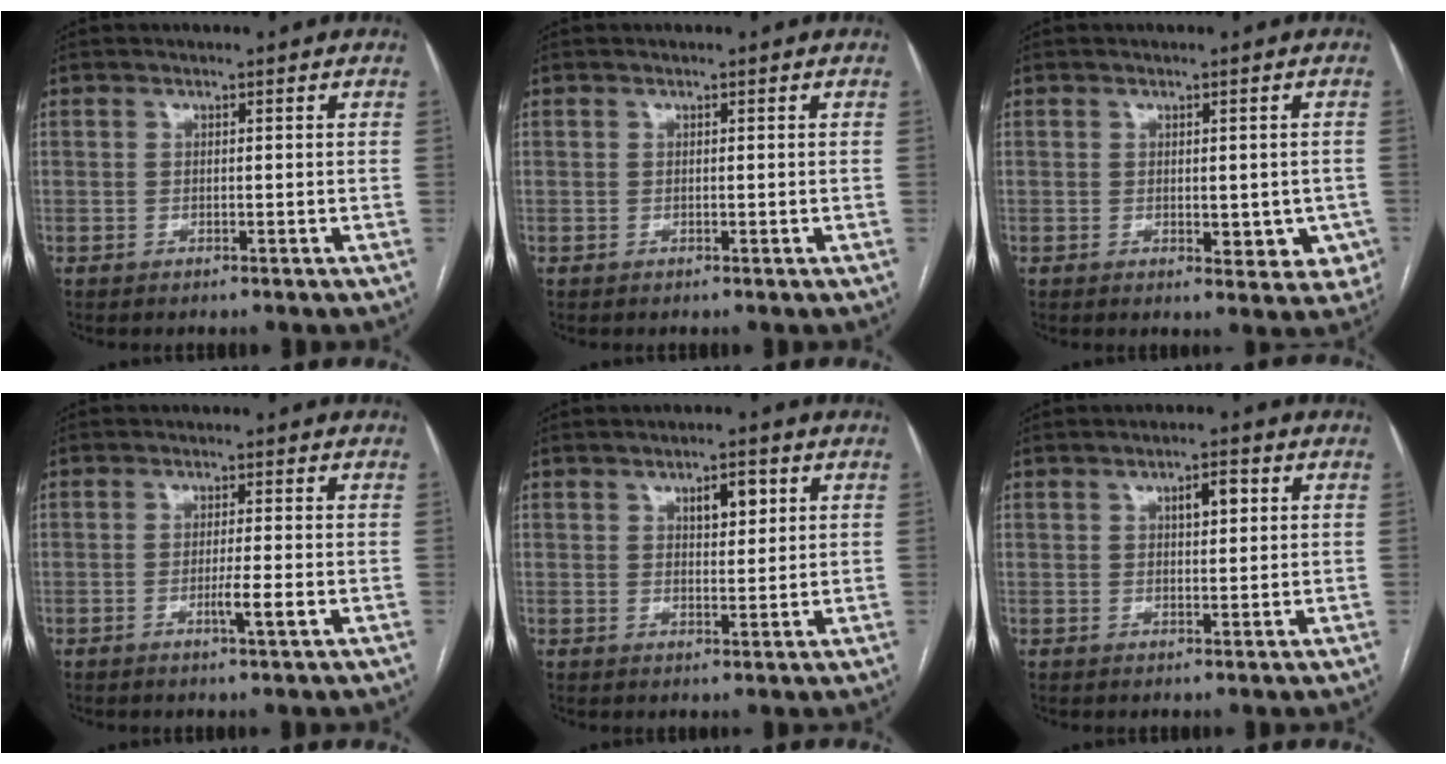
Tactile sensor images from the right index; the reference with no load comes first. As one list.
[{"total": 0.0}, {"total": 5.9, "force": [-1.3, 3.1, 4.9], "torque": [-0.035, -0.001, -0.010]}, {"total": 3.1, "force": [-1.0, -0.2, 2.9], "torque": [-0.048, -0.004, -0.017]}, {"total": 4.1, "force": [1.8, 1.6, 3.3], "torque": [-0.051, 0.005, 0.028]}, {"total": 3.4, "force": [1.2, 1.2, 2.9], "torque": [-0.047, 0.007, 0.017]}]